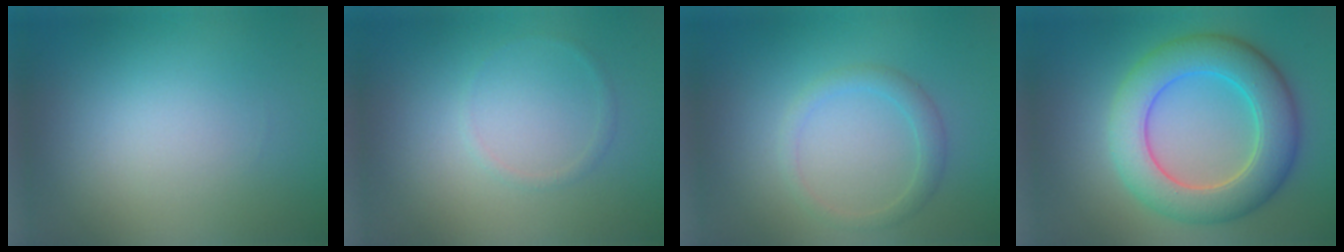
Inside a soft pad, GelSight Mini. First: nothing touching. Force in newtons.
{"total": 0.7, "press": 0.7, "slide": 0.0}
{"total": 1.8, "press": 1.8, "slide": 0.1}
{"total": 7.6, "press": 7.6, "slide": 0.5}